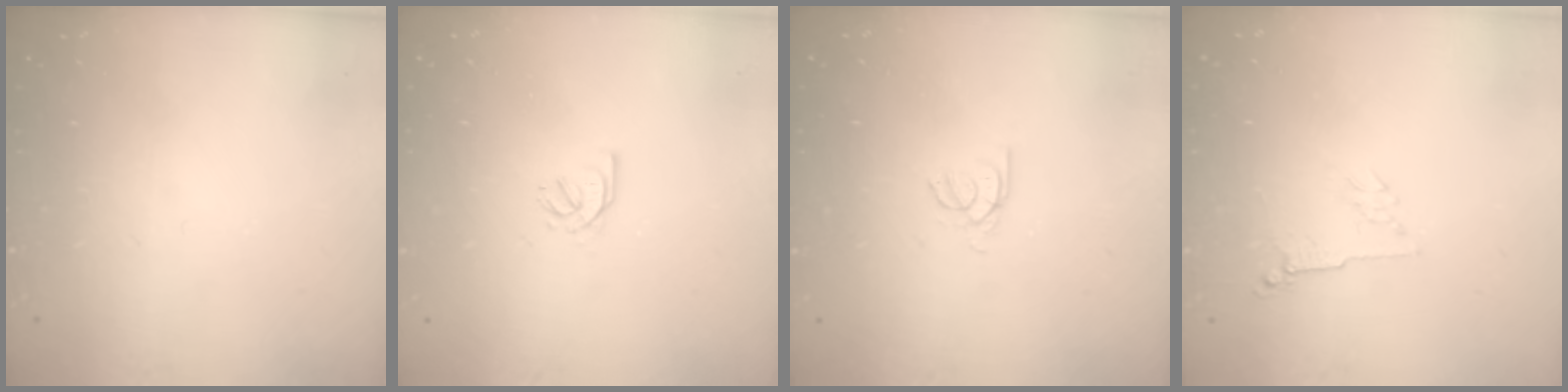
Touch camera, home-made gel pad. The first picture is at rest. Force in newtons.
{"total": 1.7, "press": 1.6, "slide": 0.5}
{"total": 2.4, "press": 2.3, "slide": 0.4}
{"total": 2.8, "press": 2.7, "slide": 0.6}